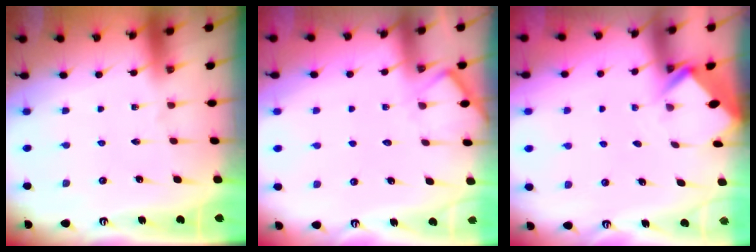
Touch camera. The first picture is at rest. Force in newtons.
{"total": 6.8, "press": 6.8, "slide": 0.5}
{"total": 2.7, "press": 2.7, "slide": 0.2}